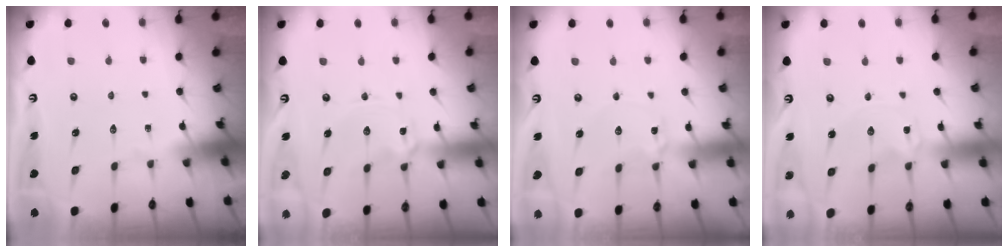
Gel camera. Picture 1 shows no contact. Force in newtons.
{"total": 1.8, "press": 1.7, "slide": 0.3}
{"total": 2.9, "press": 2.9, "slide": 0.4}
{"total": 0.0}